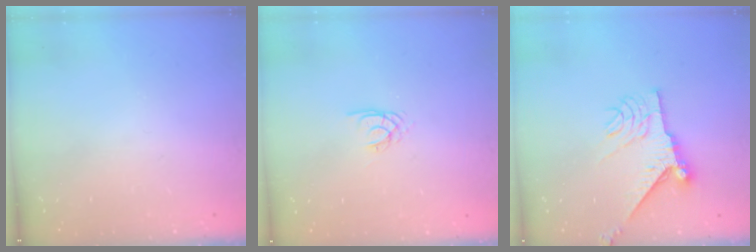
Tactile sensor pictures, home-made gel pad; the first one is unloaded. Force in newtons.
{"total": 2.1, "press": 2.1, "slide": 0.4}
{"total": 10.1, "press": 10.1, "slide": 0.3}